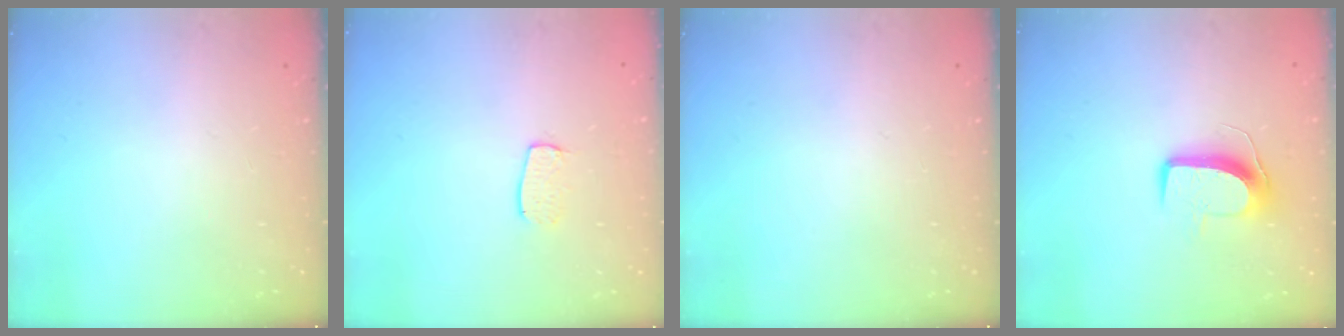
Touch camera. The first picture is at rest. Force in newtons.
{"total": 5.5, "press": 5.5, "slide": 0.4}
{"total": 0.0}
{"total": 9.2, "press": 9.2, "slide": 0.4}